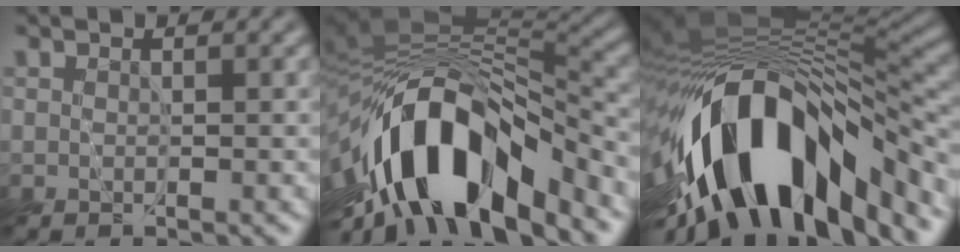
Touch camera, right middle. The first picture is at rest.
{"total": 12.5, "force": [-6.8, 5.2, 9.1], "torque": [-0.141, 0.004, -0.119]}
{"total": 14.9, "force": [-6.8, 6.5, 11.6], "torque": [-0.191, 0.010, -0.113]}